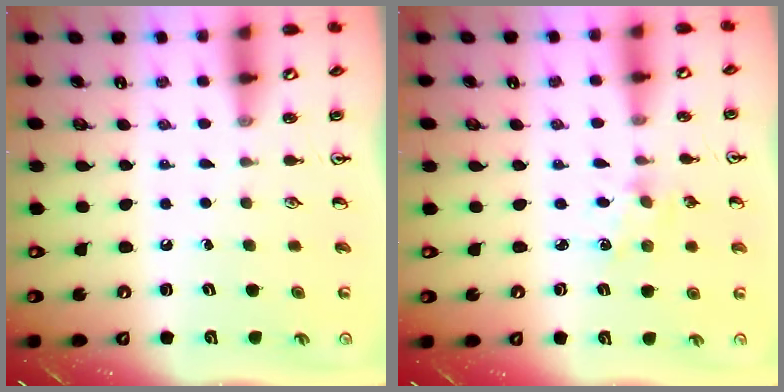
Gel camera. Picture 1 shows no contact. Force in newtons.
{"total": 1.8, "press": 1.7, "slide": 0.5}